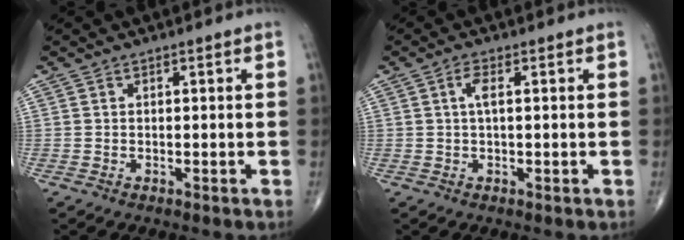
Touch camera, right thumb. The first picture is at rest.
{"total": 2.4, "force": [0.4, 0.6, 2.3], "torque": [-0.052, 0.003, 0.005]}